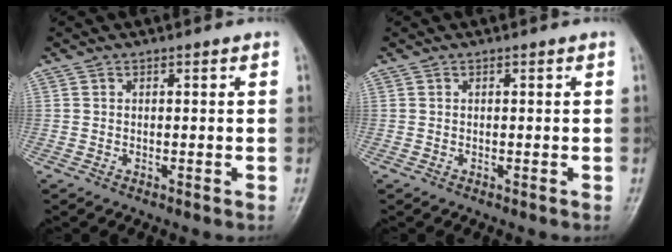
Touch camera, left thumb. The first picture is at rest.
{"total": 0.0}